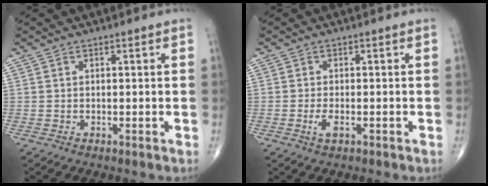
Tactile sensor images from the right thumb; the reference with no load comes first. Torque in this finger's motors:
{"motor_torque": [-0.20, 0.05, 0.16, 0.17, 0.09]}